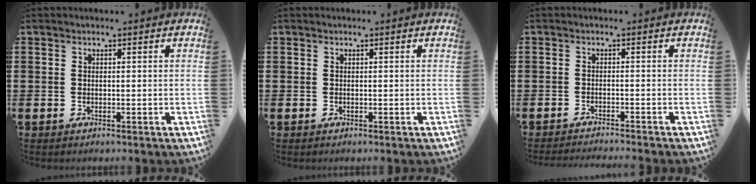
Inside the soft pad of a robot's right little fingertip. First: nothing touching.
{"total": 0.0}
{"total": 1.2, "force": [-1.2, -0.3, 0.0], "torque": [0.000, 0.001, -0.024]}